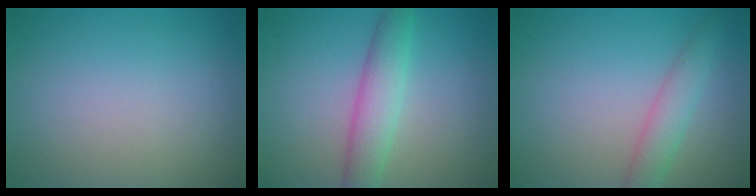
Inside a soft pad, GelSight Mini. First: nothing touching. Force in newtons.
{"total": 3.9, "press": 3.9, "slide": 0.1}
{"total": 2.7, "press": 2.7, "slide": 0.2}